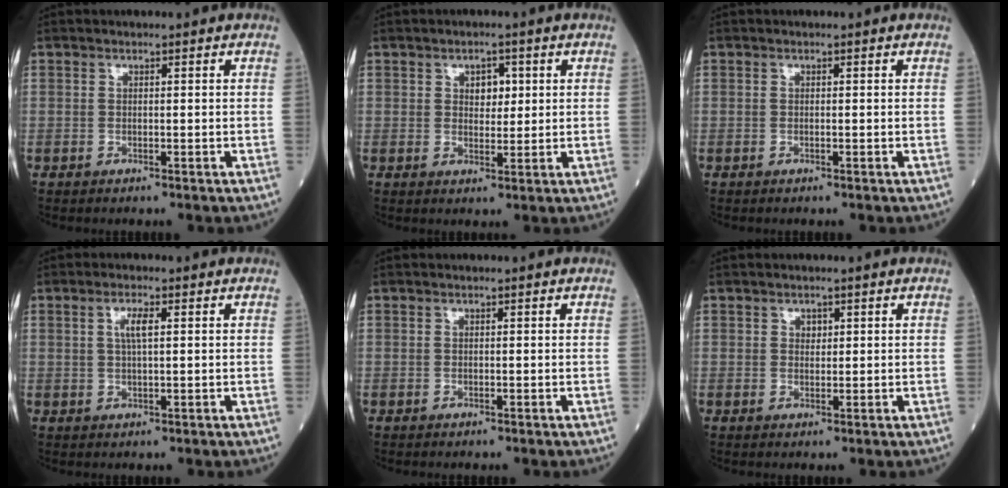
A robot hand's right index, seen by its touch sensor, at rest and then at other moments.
{"total": 3.1, "force": [1.0, 2.0, 2.2], "torque": [-0.026, 0.003, 0.014]}
{"total": 0.0}
{"total": 2.8, "force": [0.8, 0.5, 2.7], "torque": [-0.054, 0.003, 0.014]}
{"total": 0.0}
{"total": 1.2, "force": [0.5, 0.9, 0.6], "torque": [-0.005, -0.001, 0.007]}